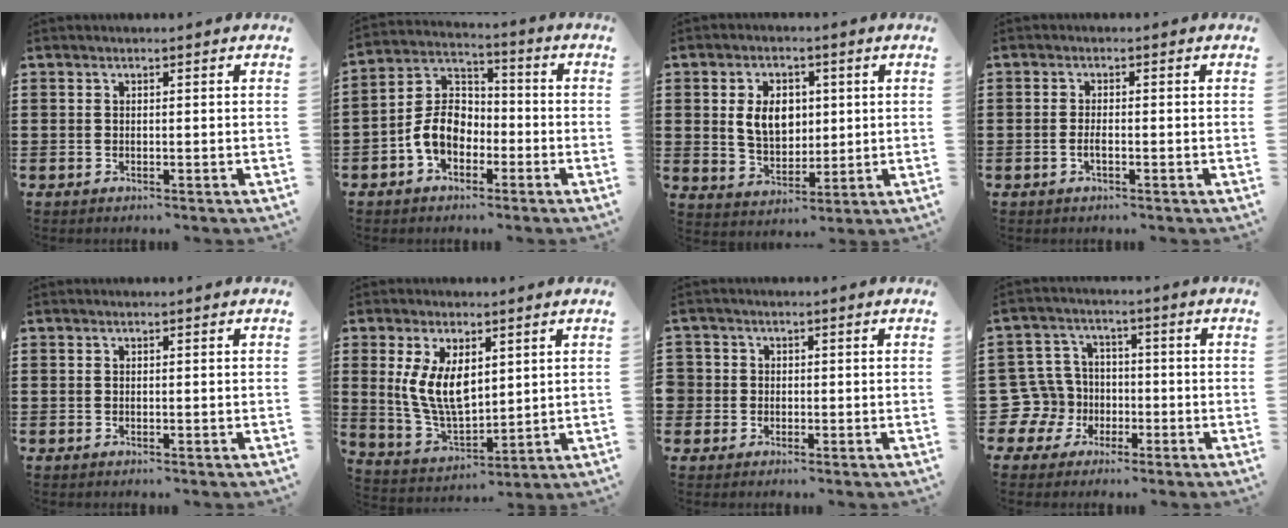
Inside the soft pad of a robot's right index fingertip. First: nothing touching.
{"total": 8.0, "force": [-2.9, 5.7, 4.7], "torque": [-0.123, 0.015, -0.064]}
{"total": 6.8, "force": [1.3, 4.8, 4.6], "torque": [-0.094, 0.006, 0.016]}
{"total": 1.5, "force": [-0.6, 0.4, 1.3], "torque": [-0.026, -0.001, -0.010]}
{"total": 0.0}
{"total": 8.3, "force": [2.4, 4.5, 6.6], "torque": [-0.146, 0.000, 0.045]}
{"total": 2.0, "force": [-0.3, 2.0, 0.2], "torque": [-0.014, 0.008, -0.010]}
{"total": 8.6, "force": [-1.8, 8.1, 2.2], "torque": [-0.116, 0.000, -0.036]}